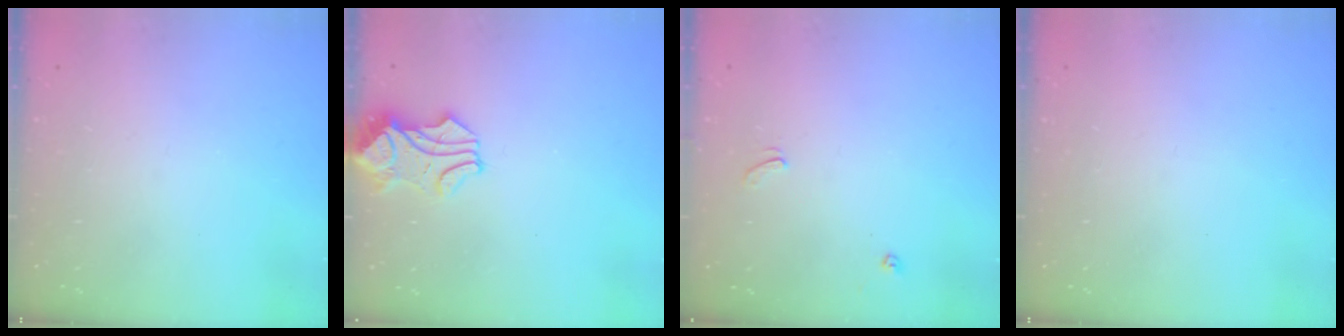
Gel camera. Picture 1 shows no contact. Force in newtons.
{"total": 1.6, "press": 1.3, "slide": 0.9}
{"total": 1.7, "press": 1.7, "slide": 0.5}
{"total": 0.0}